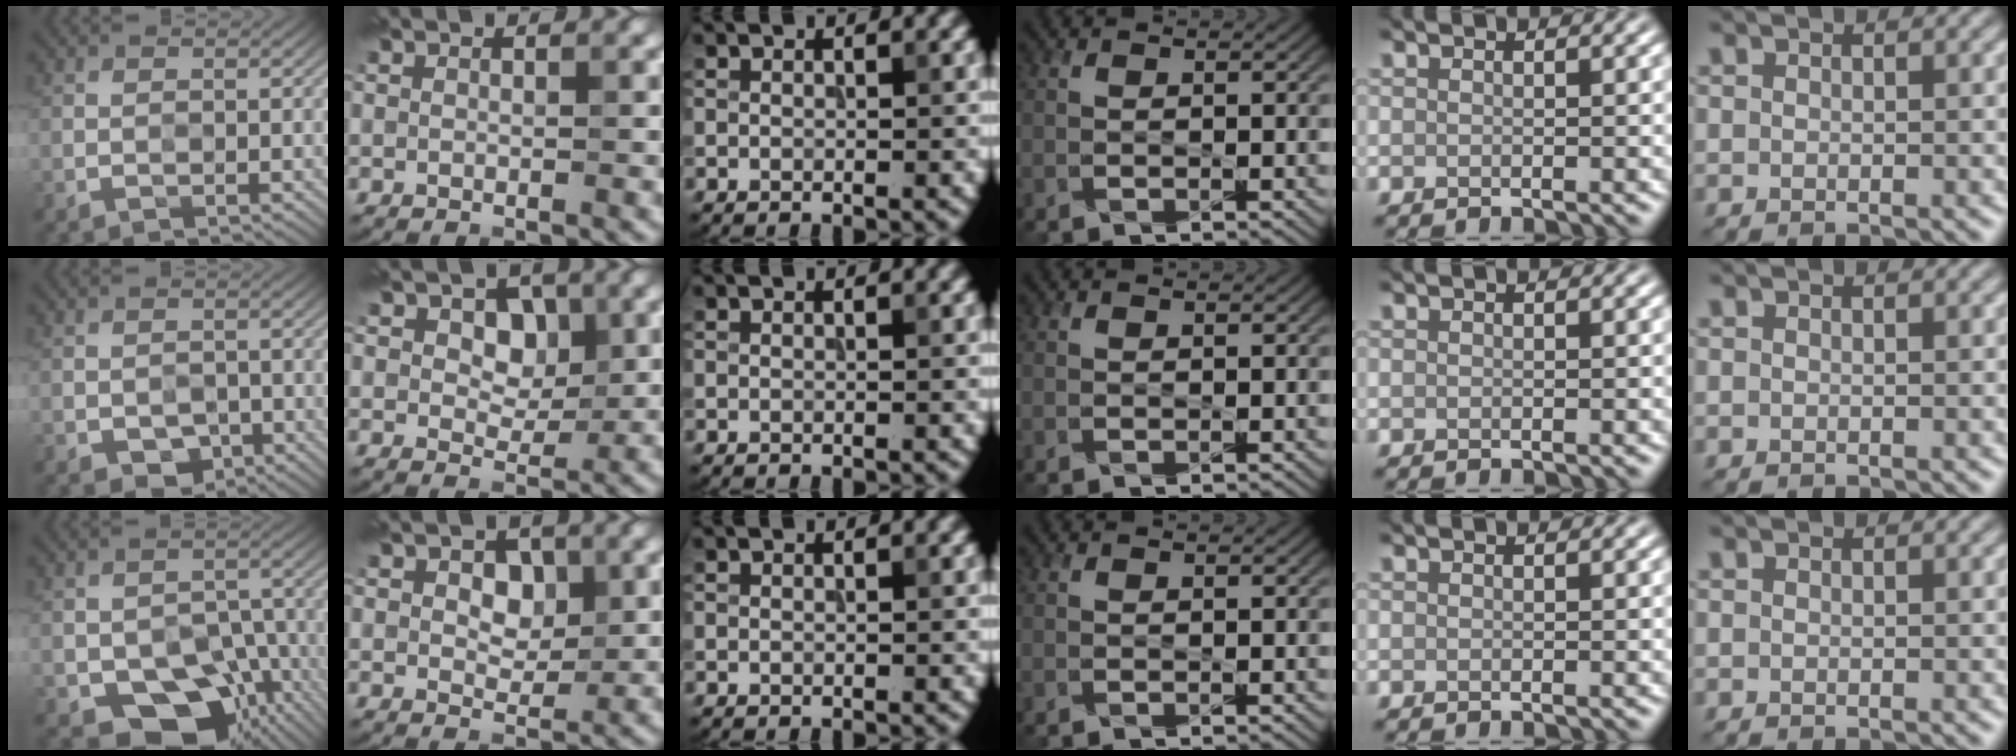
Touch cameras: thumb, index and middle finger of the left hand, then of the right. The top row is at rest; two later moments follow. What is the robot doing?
{"motion": "press", "object": "stopwatch"}